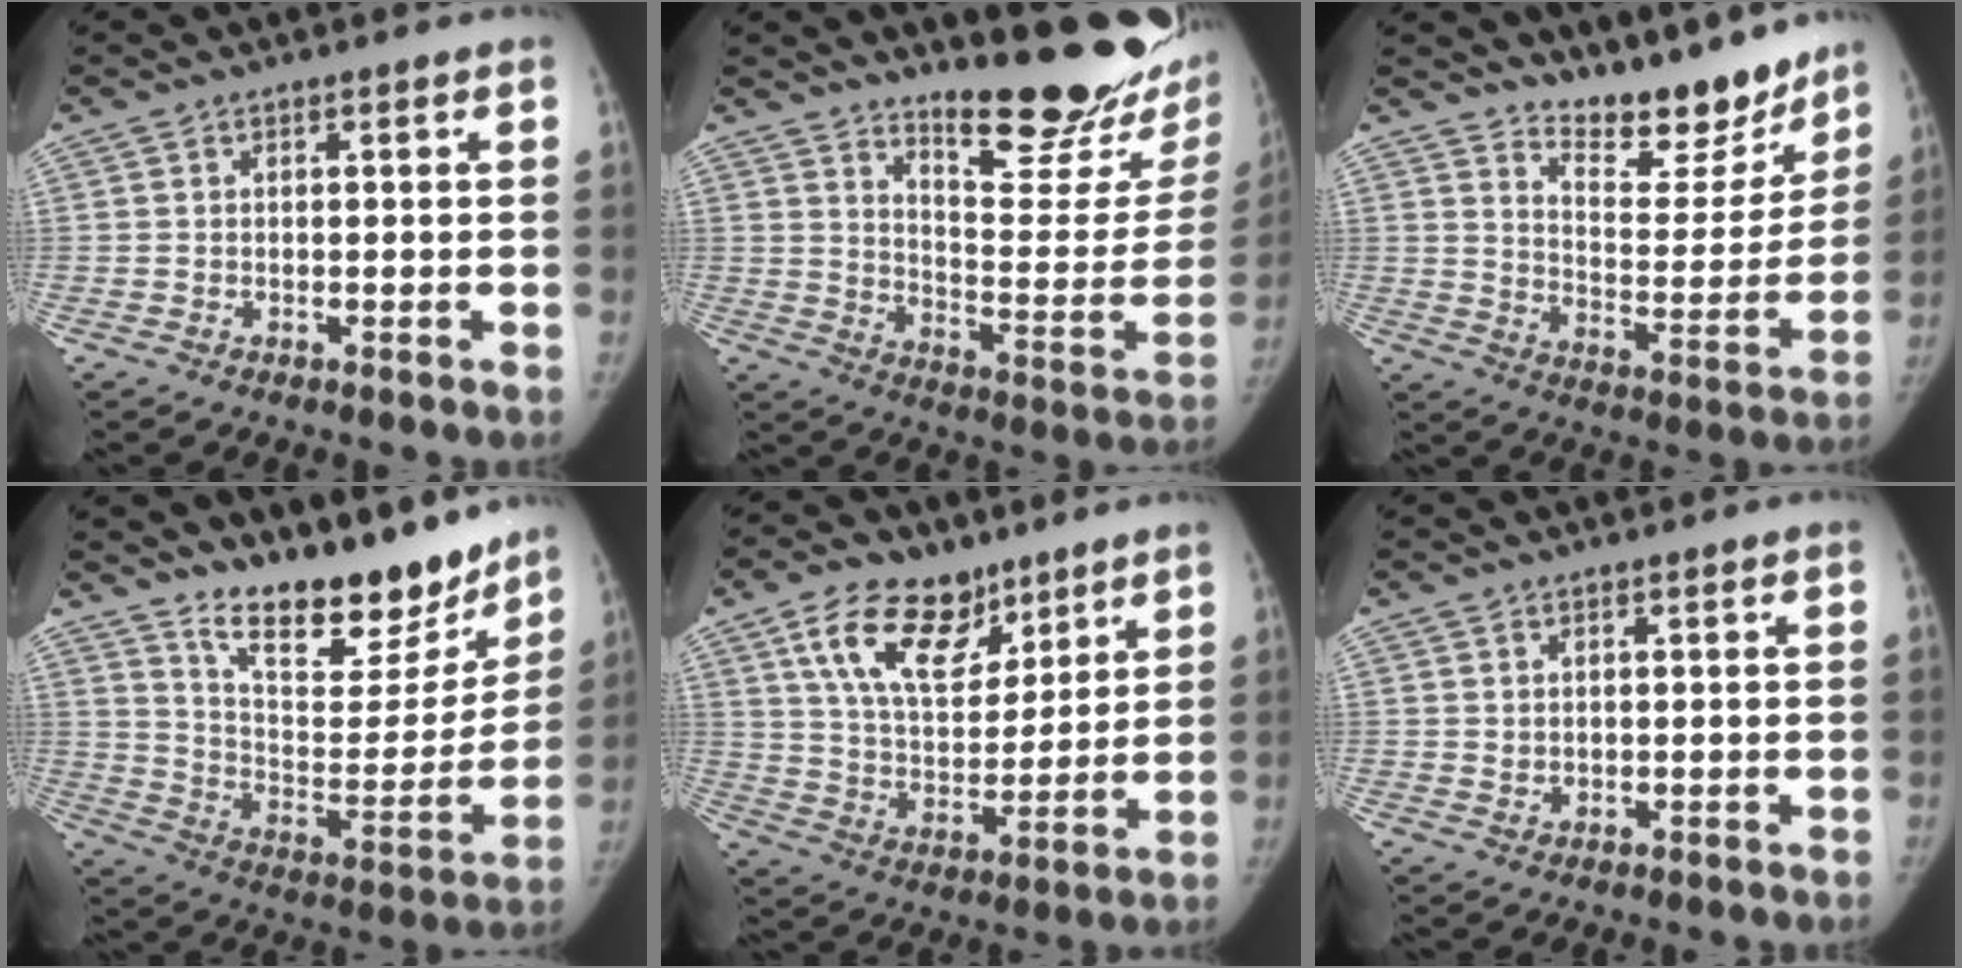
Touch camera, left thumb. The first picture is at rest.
{"total": 22.8, "force": [18.0, 5.4, 13.0], "torque": [-0.145, -0.156, 0.247]}
{"total": 14.7, "force": [13.0, 4.8, 5.0], "torque": [-0.029, -0.108, 0.199]}
{"total": 21.4, "force": [17.1, 7.5, 10.4], "torque": [-0.104, -0.116, 0.266]}
{"total": 15.9, "force": [9.1, 9.2, 9.2], "torque": [-0.123, -0.043, 0.166]}
{"total": 1.0, "force": [0.4, 0.8, 0.4], "torque": [0.000, -0.004, 0.009]}